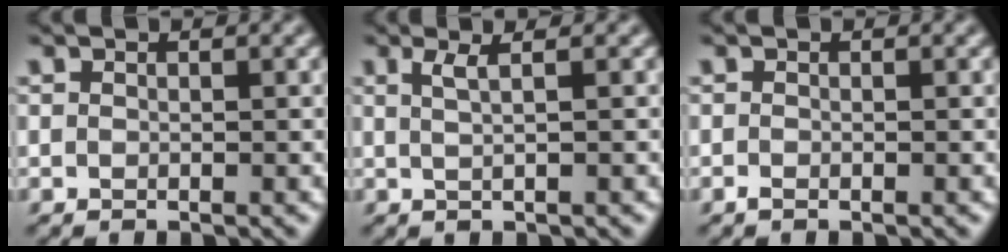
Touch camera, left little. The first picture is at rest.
{"total": 1.6, "force": [0.6, 0.2, 1.5], "torque": [-0.027, 0.005, 0.008]}
{"total": 0.5, "force": [-0.3, 0.2, 0.3], "torque": [-0.008, -0.001, -0.008]}